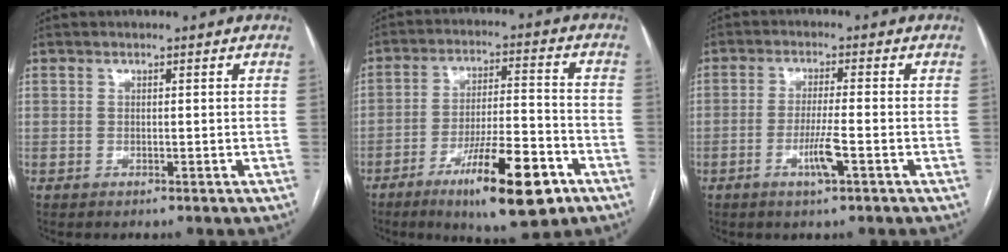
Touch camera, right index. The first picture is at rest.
{"total": 14.6, "force": [-8.0, 2.5, 12.0], "torque": [-0.198, -0.008, -0.123]}
{"total": 4.8, "force": [-1.9, -0.1, 4.4], "torque": [-0.083, -0.008, -0.037]}